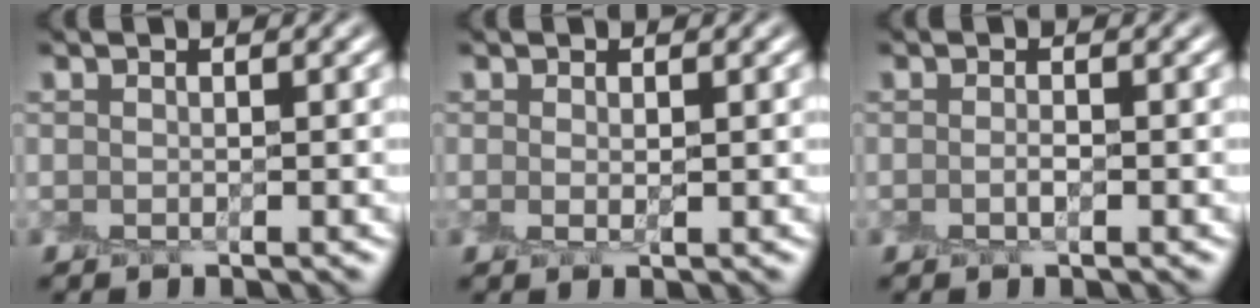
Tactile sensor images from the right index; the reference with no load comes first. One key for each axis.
{"total": 0.8, "fx": 0.1, "fy": 0.3, "fz": 0.7, "tx": -0.016, "ty": 0.003, "tz": 0.001}
{"total": 0.7, "fx": -0.2, "fy": 0.2, "fz": 0.6, "tx": -0.012, "ty": 0.004, "tz": -0.004}